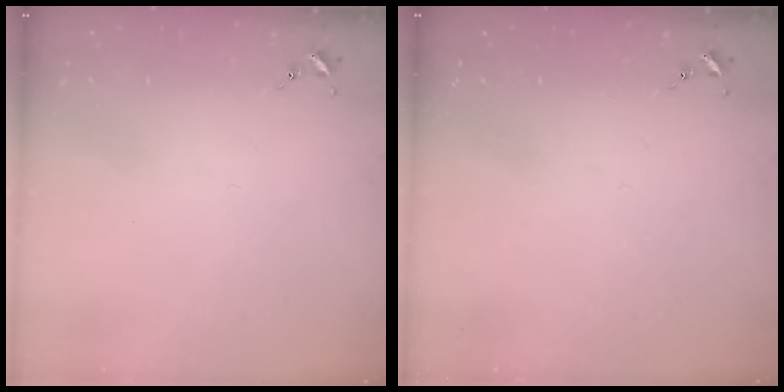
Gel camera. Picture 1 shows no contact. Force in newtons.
{"total": 0.0}